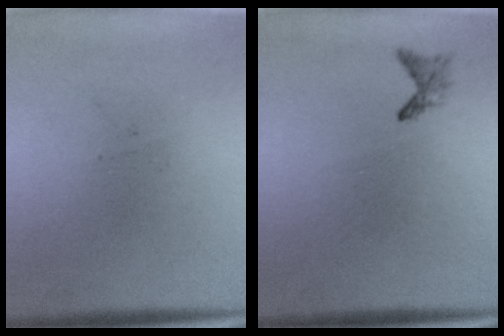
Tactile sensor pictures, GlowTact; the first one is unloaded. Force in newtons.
{"total": 1.1}